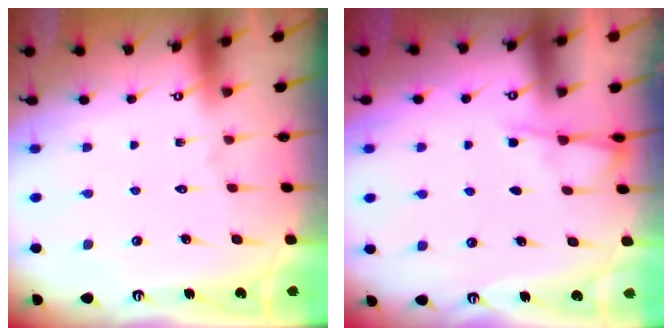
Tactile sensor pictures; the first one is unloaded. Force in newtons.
{"total": 2.7, "press": 2.6, "slide": 0.4}